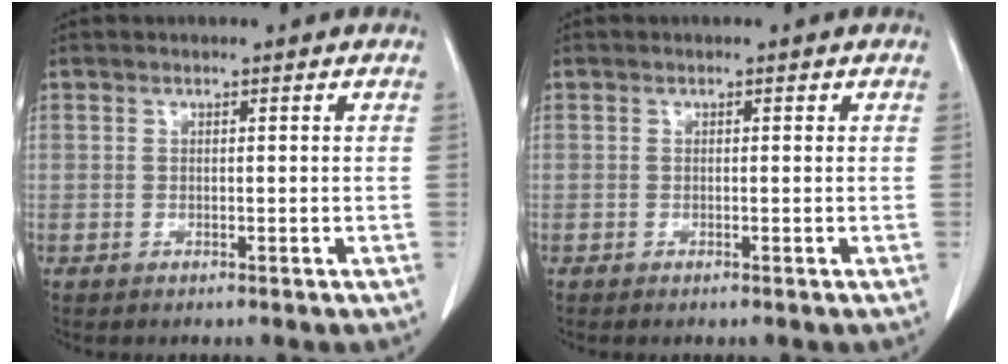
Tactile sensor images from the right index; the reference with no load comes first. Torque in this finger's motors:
{"motor_torque": [0.00, 0.02, -0.02, 0.01]}